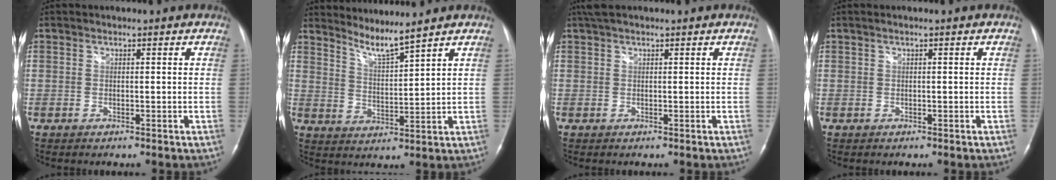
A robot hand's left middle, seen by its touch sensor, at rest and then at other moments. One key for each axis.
{"total": 4.9, "fx": 4.5, "fy": -1.3, "fz": 1.5, "tx": -0.037, "ty": -0.017, "tz": 0.090}
{"total": 3.0, "fx": 2.2, "fy": 0.6, "fz": 1.9, "tx": -0.037, "ty": 0.032, "tz": 0.042}
{"total": 0.9, "fx": 0.3, "fy": 0.0, "fz": 0.8, "tx": -0.019, "ty": 0.004, "tz": 0.003}